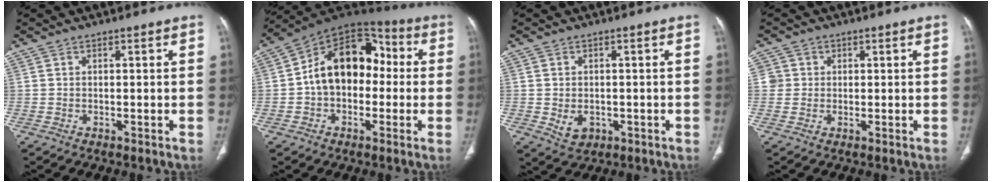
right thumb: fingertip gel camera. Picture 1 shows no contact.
{"total": 16.2, "force": [0.0, 11.2, 11.7], "torque": [-0.150, 0.048, -0.014]}
{"total": 4.0, "force": [-0.8, 3.1, 2.4], "torque": [-0.034, 0.001, -0.001]}
{"total": 2.9, "force": [0.6, 2.9, 0.1], "torque": [0.023, 0.003, 0.007]}